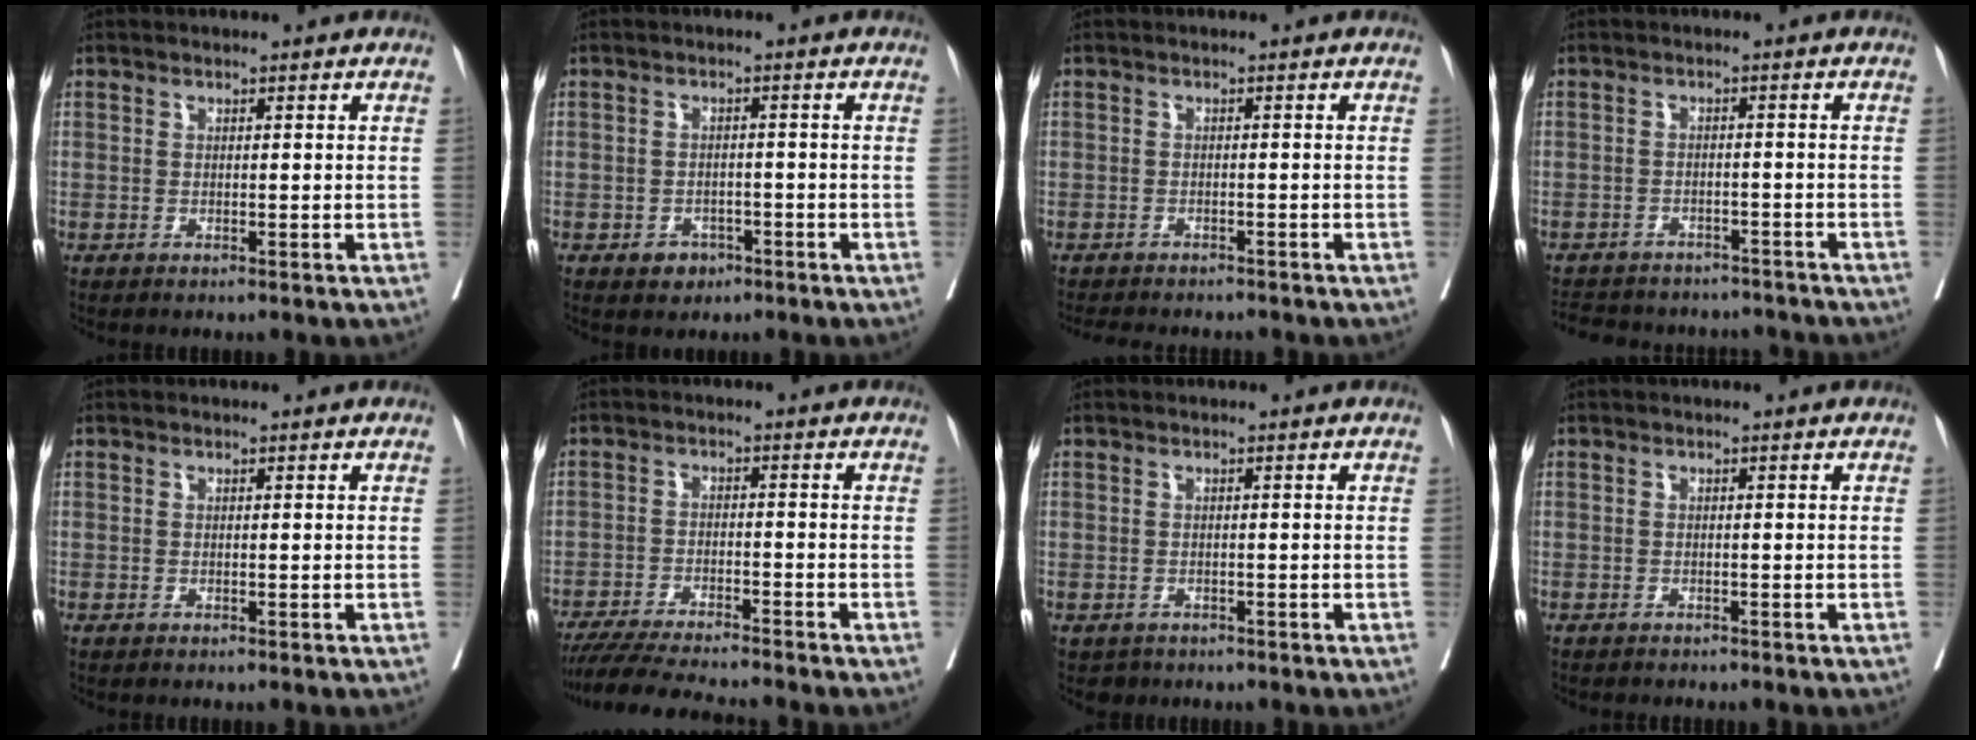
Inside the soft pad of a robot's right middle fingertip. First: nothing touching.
{"total": 2.8, "force": [-1.6, 2.1, 0.9], "torque": [-0.005, 0.008, -0.018]}
{"total": 7.5, "force": [-6.6, 2.3, 2.5], "torque": [-0.031, -0.003, -0.088]}
{"total": 14.2, "force": [-12.8, 5.0, 3.8], "torque": [-0.086, 0.009, -0.160]}
{"total": 0.0}
{"total": 11.9, "force": [-10.7, 0.2, 5.2], "torque": [-0.073, -0.020, -0.171]}
{"total": 1.6, "force": [-1.2, 1.1, 0.0], "torque": [-0.002, 0.002, -0.017]}
{"total": 1.9, "force": [-1.7, 0.6, 0.5], "torque": [-0.013, -0.003, -0.024]}